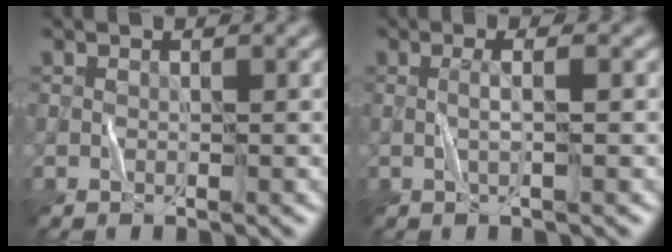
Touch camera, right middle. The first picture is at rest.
{"total": 1.0, "force": [0.0, -0.1, 1.0], "torque": [-0.010, -0.002, -0.003]}